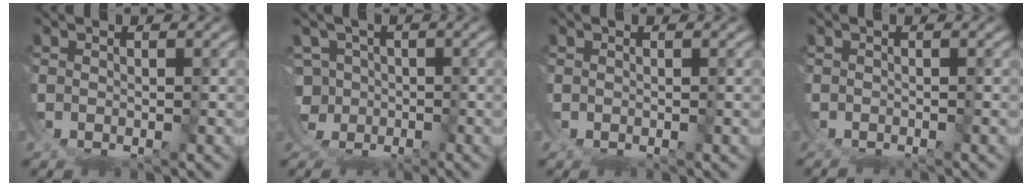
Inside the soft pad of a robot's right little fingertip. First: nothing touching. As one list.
[{"total": 4.2, "force": [-0.8, 4.1, 0.1], "torque": [-0.027, -0.033, -0.005]}, {"total": 0.0}, {"total": 1.3, "force": [-1.2, 0.2, -0.4], "torque": [0.001, -0.003, -0.018]}]